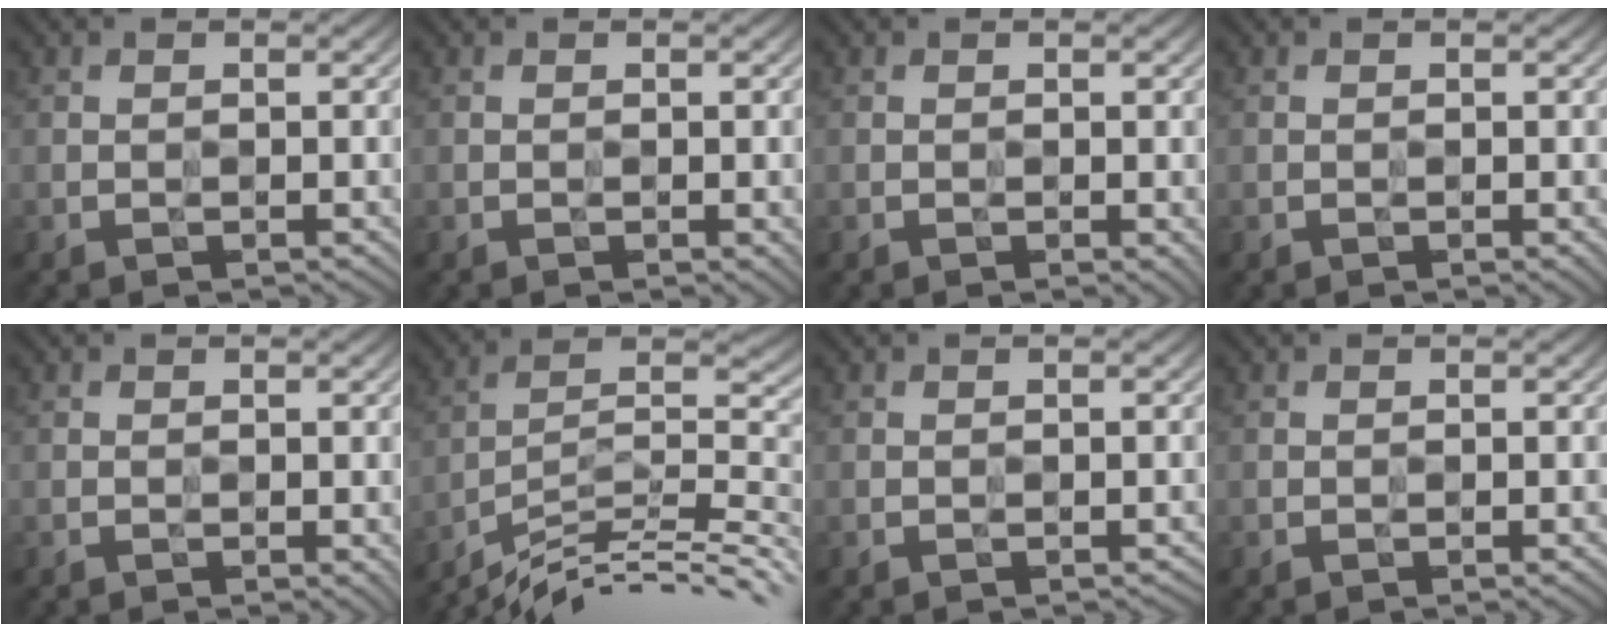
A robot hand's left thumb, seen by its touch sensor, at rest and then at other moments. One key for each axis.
{"total": 2.2, "fx": -0.5, "fy": 1.1, "fz": 1.8, "tx": -0.014, "ty": -0.004, "tz": -0.002}
{"total": 1.9, "fx": -0.3, "fy": 1.1, "fz": 1.6, "tx": -0.013, "ty": -0.004, "tz": 0.000}
{"total": 0.9, "fx": -0.3, "fy": 0.4, "fz": 0.8, "tx": -0.005, "ty": 0.000, "tz": -0.004}
{"total": 1.9, "fx": -0.3, "fy": 1.0, "fz": 1.5, "tx": -0.013, "ty": -0.005, "tz": 0.001}
{"total": 12.3, "fx": -9.5, "fy": 2.3, "fz": 7.4, "tx": -0.122, "ty": 0.007, "tz": -0.168}
{"total": 0.7, "fx": -0.4, "fy": 0.3, "fz": 0.5, "tx": -0.001, "ty": 0.000, "tz": -0.004}
{"total": 0.0}